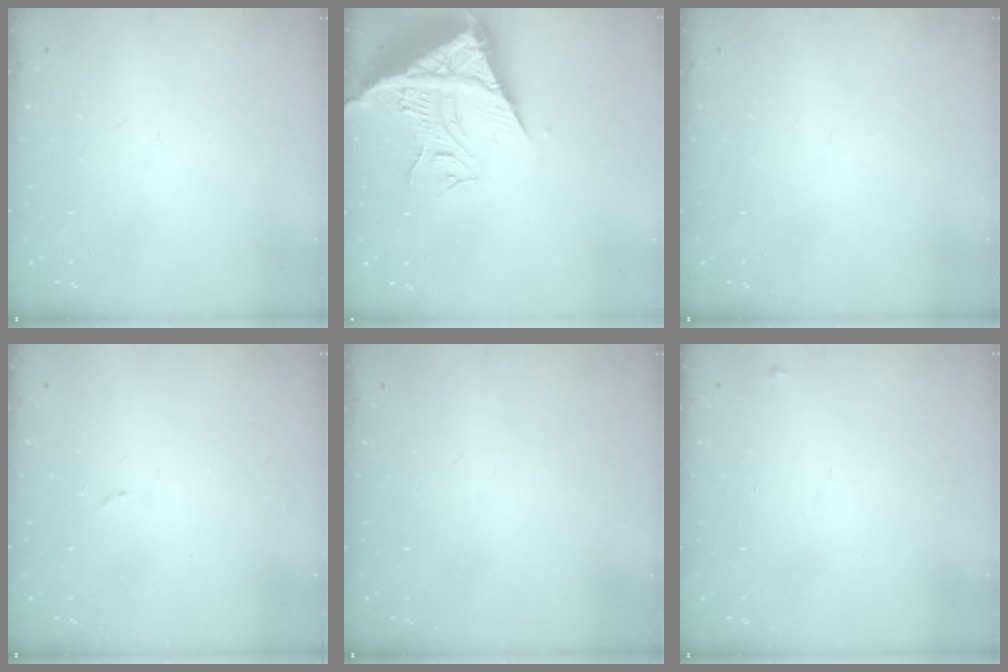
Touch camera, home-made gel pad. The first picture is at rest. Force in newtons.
{"total": 14.7, "press": 14.6, "slide": 1.5}
{"total": 0.0}
{"total": 4.2, "press": 4.1, "slide": 0.7}
{"total": 0.0}
{"total": 3.2, "press": 3.2, "slide": 0.2}